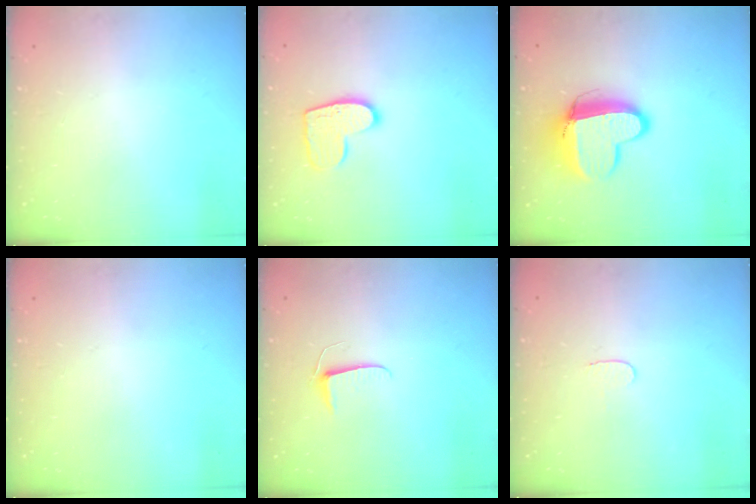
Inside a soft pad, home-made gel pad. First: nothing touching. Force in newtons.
{"total": 10.8, "press": 10.8, "slide": 0.7}
{"total": 12.9, "press": 12.8, "slide": 1.4}
{"total": 0.0}
{"total": 5.5, "press": 5.5, "slide": 0.5}
{"total": 3.2, "press": 3.2, "slide": 0.3}